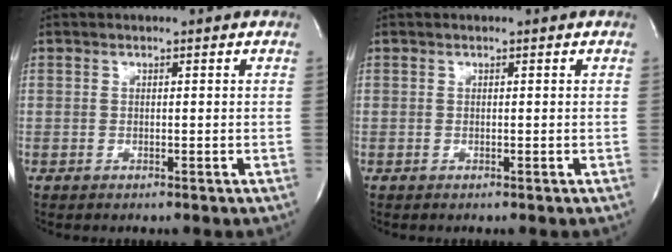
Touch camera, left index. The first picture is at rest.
{"total": 0.0}